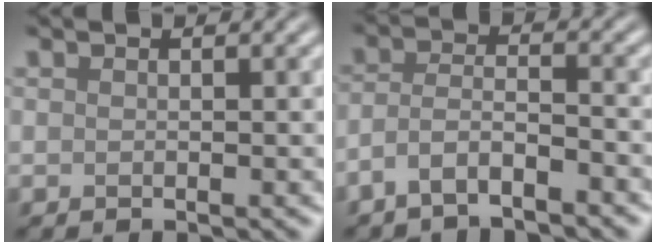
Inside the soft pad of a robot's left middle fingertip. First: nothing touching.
{"total": 3.2, "force": [-2.3, 1.0, 2.0], "torque": [-0.043, 0.006, -0.054]}